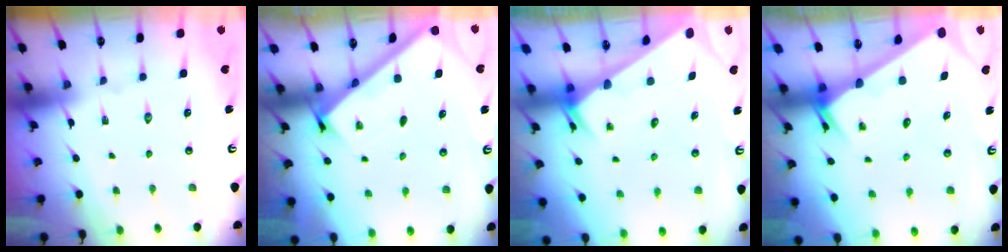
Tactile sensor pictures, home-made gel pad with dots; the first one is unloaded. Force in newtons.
{"total": 2.3, "press": 2.3, "slide": 0.3}
{"total": 2.4, "press": 2.4, "slide": 0.1}
{"total": 2.5, "press": 2.5, "slide": 0.1}